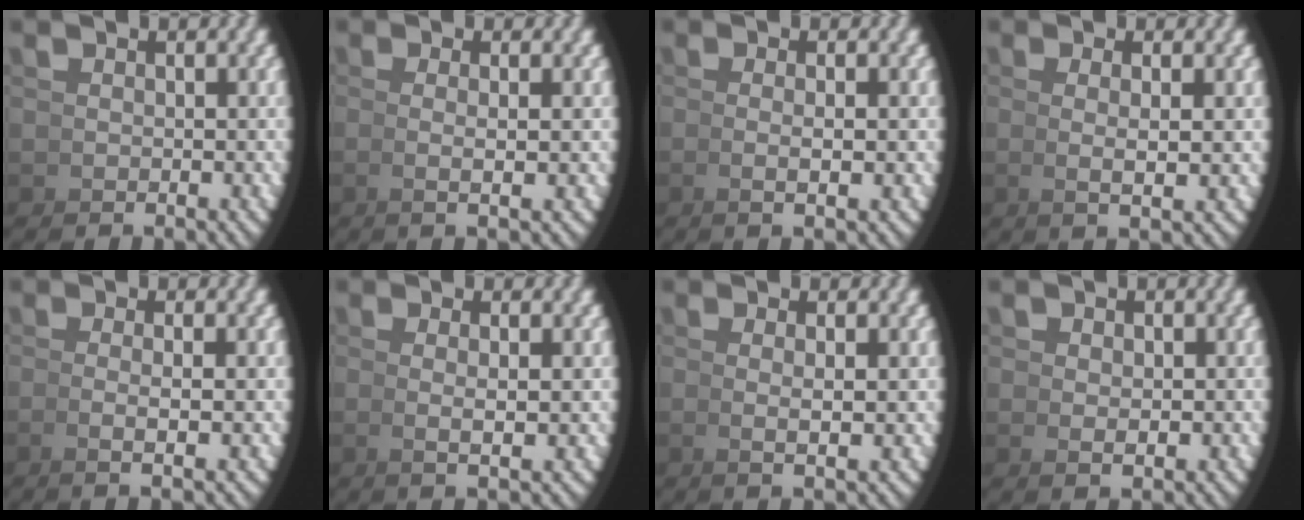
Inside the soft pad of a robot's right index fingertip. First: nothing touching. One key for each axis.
{"total": 2.3, "fx": 0.2, "fy": -0.8, "fz": 2.1, "tx": -0.036, "ty": 0.000, "tz": 0.006}
{"total": 1.9, "fx": 0.0, "fy": -0.7, "fz": 1.8, "tx": -0.033, "ty": 0.001, "tz": 0.001}
{"total": 2.5, "fx": 0.6, "fy": -0.5, "fz": 2.4, "tx": -0.041, "ty": -0.001, "tz": 0.015}
{"total": 2.3, "fx": -0.3, "fy": -0.7, "fz": 2.2, "tx": -0.038, "ty": 0.001, "tz": -0.004}
{"total": 2.2, "fx": 0.4, "fy": -0.6, "fz": 2.1, "tx": -0.037, "ty": -0.001, "tz": 0.012}
{"total": 2.0, "fx": 0.5, "fy": -0.7, "fz": 1.8, "tx": -0.034, "ty": -0.002, "tz": 0.014}
{"total": 0.9, "fx": 0.5, "fy": 0.3, "fz": 0.7, "tx": -0.011, "ty": -0.004, "tz": 0.014}